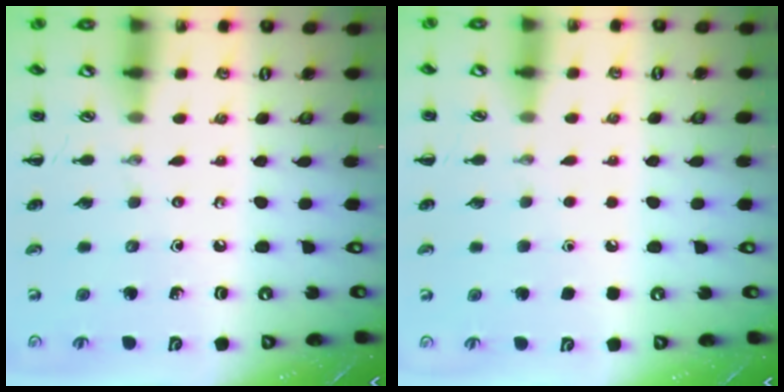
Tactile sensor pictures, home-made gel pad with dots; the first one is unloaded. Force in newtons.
{"total": 1.7, "press": 1.7, "slide": 0.1}